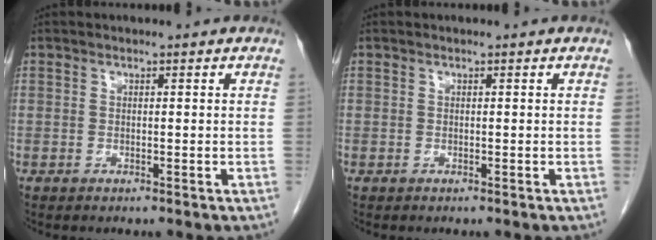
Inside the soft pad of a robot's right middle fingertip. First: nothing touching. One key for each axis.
{"total": 0.0}